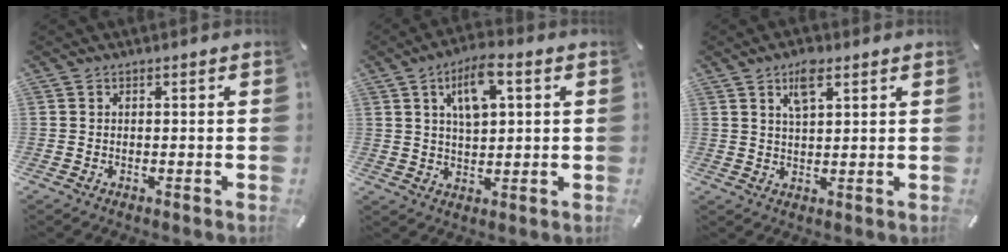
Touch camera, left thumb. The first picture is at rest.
{"total": 8.4, "force": [3.3, 3.8, 6.7], "torque": [-0.120, 0.004, 0.057]}
{"total": 5.9, "force": [3.2, 2.3, 4.3], "torque": [-0.078, 0.000, 0.054]}